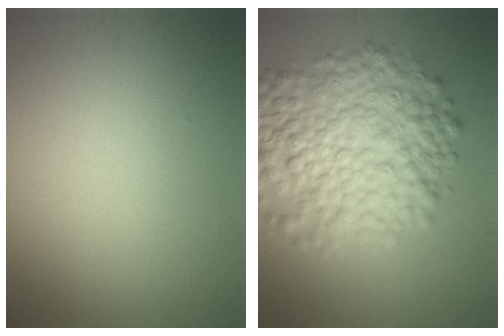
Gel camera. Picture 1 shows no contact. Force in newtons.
{"total": 8.9, "press": 8.9, "slide": 0.2}